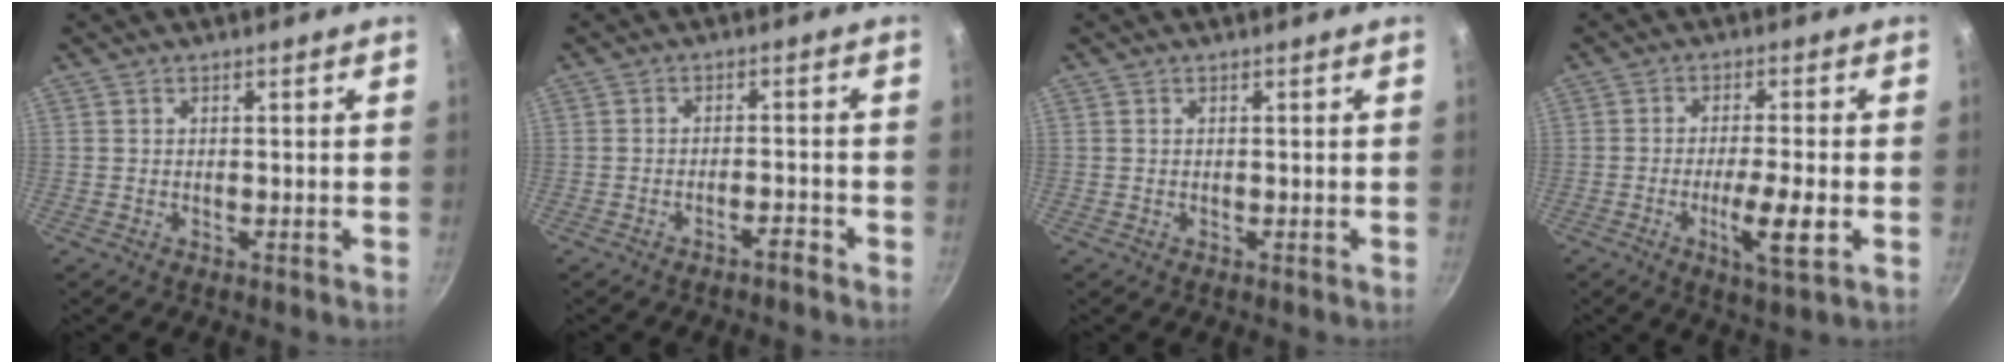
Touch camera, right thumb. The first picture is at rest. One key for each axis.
{"total": 2.4, "fx": -2.0, "fy": 0.4, "fz": 1.3, "tx": -0.022, "ty": 0.021, "tz": -0.027}
{"total": 0.0}
{"total": 8.0, "fx": -2.3, "fy": 1.2, "fz": 7.6, "tx": -0.131, "ty": 0.004, "tz": -0.039}